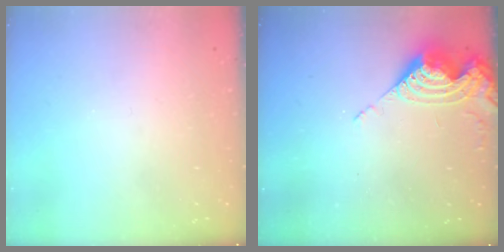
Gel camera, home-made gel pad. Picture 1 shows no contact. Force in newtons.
{"total": 8.5, "press": 8.4, "slide": 0.9}